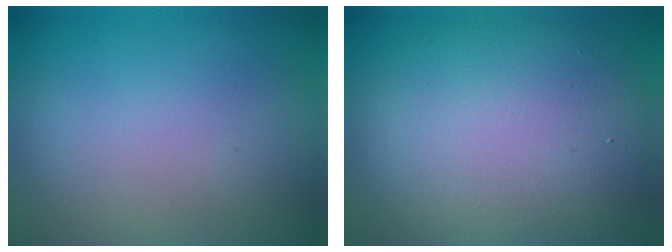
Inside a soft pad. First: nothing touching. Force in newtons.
{"total": 10.9, "press": 10.9, "slide": 0.6}